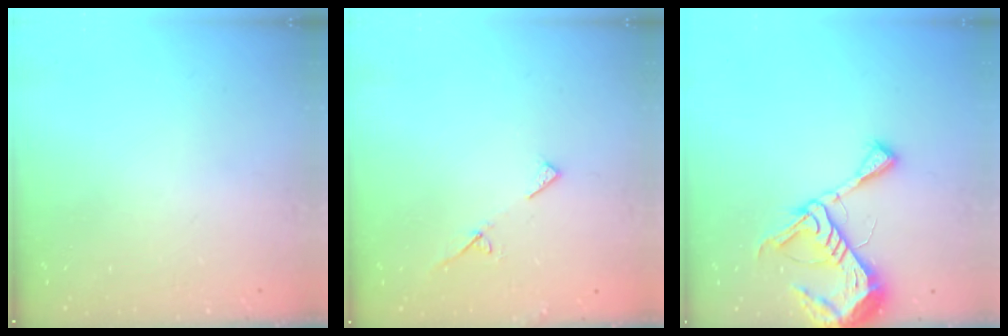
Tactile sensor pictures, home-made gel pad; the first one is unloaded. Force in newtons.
{"total": 4.8, "press": 4.8, "slide": 0.5}
{"total": 10.5, "press": 10.4, "slide": 1.1}